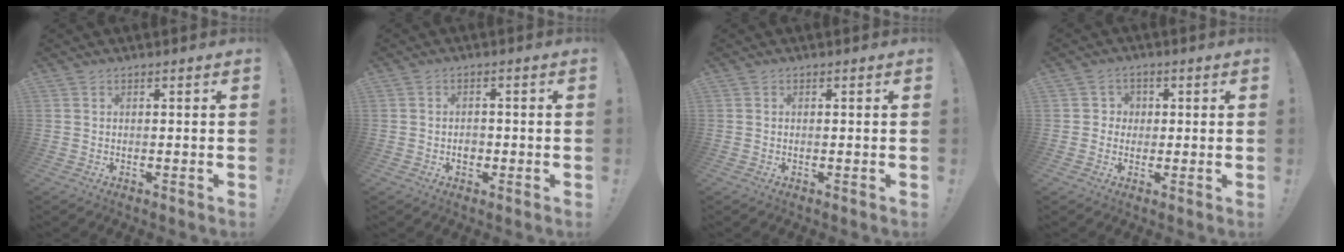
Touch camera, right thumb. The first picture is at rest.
{"total": 2.9, "force": [-1.2, 2.2, 1.5], "torque": [-0.013, 0.001, -0.025]}
{"total": 0.0}
{"total": 3.4, "force": [-0.2, 3.3, 0.6], "torque": [-0.011, 0.008, -0.005]}